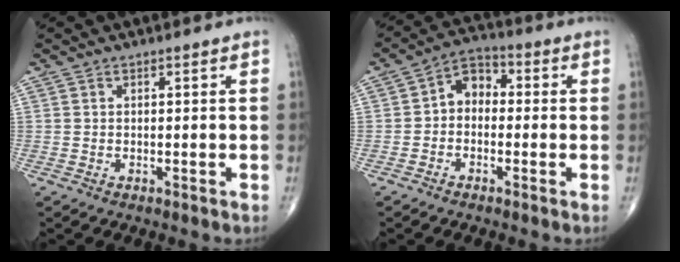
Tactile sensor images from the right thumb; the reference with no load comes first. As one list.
[{"total": 6.0, "force": [-0.5, 4.5, 3.9], "torque": [-0.037, 0.025, -0.028]}]